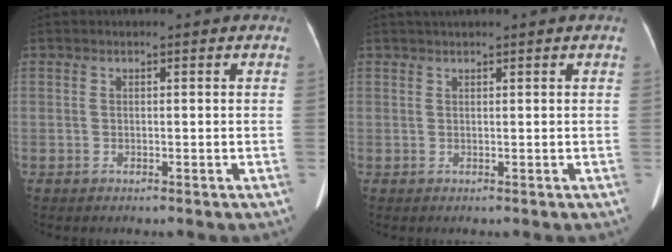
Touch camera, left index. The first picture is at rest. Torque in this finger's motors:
{"motor_torque": [0.84, -1.30, 0.08, 0.11]}